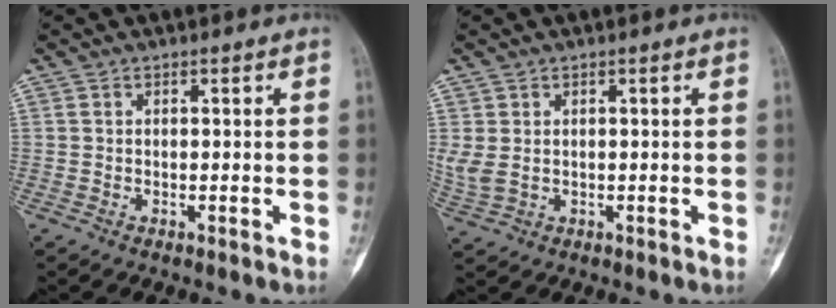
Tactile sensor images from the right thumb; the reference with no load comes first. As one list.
[{"total": 3.3, "force": [0.5, 2.2, 2.3], "torque": [-0.067, 0.000, 0.018]}]